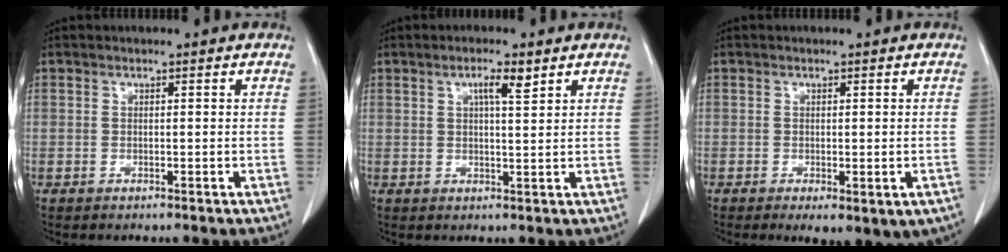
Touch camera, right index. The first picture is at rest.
{"total": 3.5, "force": [1.9, 0.4, 2.9], "torque": [-0.050, 0.000, 0.030]}
{"total": 7.4, "force": [-3.9, 2.8, 5.6], "torque": [-0.060, -0.005, -0.048]}